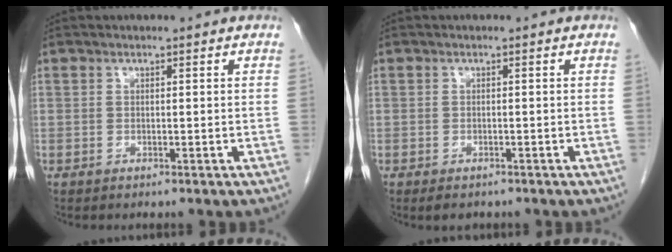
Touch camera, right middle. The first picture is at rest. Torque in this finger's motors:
{"motor_torque": [0.01, -0.01, 0.00, 0.00]}